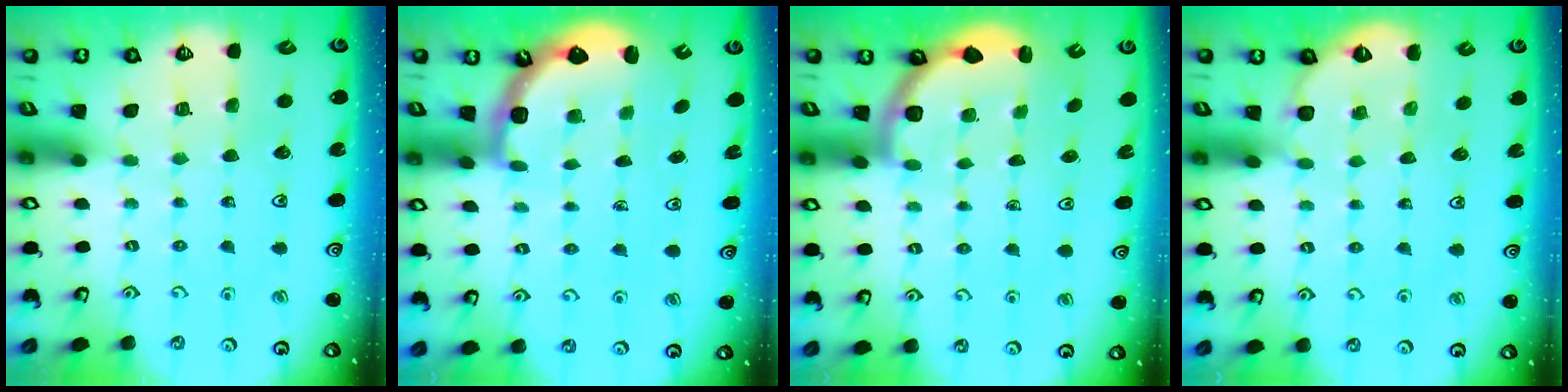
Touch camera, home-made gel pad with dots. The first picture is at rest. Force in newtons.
{"total": 2.7, "press": 2.0, "slide": 1.9}
{"total": 3.4, "press": 2.9, "slide": 1.8}
{"total": 2.0, "press": 2.0, "slide": 0.1}